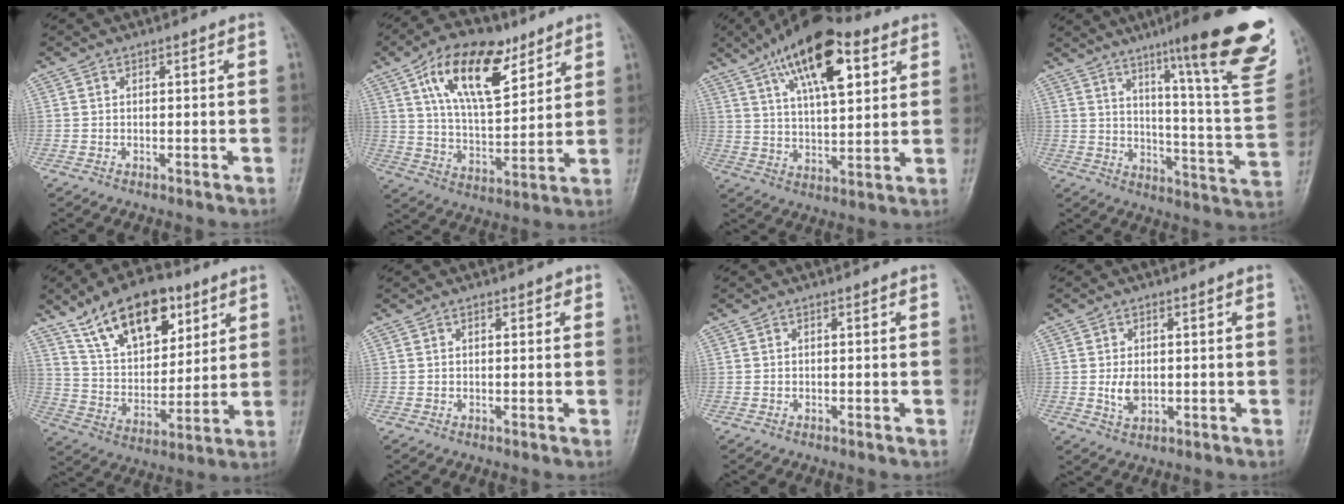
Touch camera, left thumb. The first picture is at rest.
{"total": 16.9, "force": [8.7, 7.9, 12.1], "torque": [-0.172, -0.033, 0.156]}
{"total": 17.7, "force": [8.6, 7.2, 13.6], "torque": [-0.197, -0.017, 0.143]}
{"total": 25.3, "force": [15.2, 3.0, 20.0], "torque": [-0.251, -0.070, 0.213]}
{"total": 17.9, "force": [10.4, 9.5, 11.1], "torque": [-0.134, -0.042, 0.185]}
{"total": 1.1, "force": [0.6, 0.7, 0.7], "torque": [-0.004, 0.000, 0.004]}
{"total": 0.0}
{"total": 3.8, "force": [-0.1, 2.4, 2.9], "torque": [-0.049, -0.006, 0.003]}